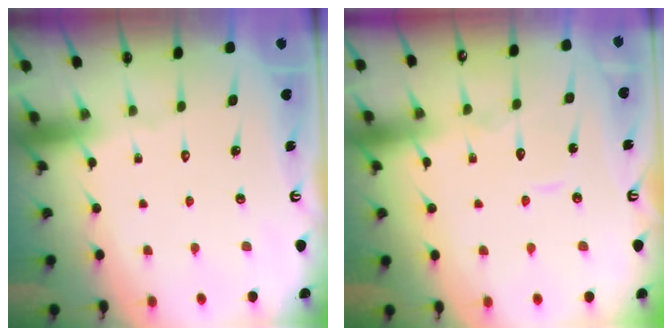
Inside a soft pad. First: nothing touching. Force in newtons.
{"total": 8.4, "press": 8.4, "slide": 0.5}